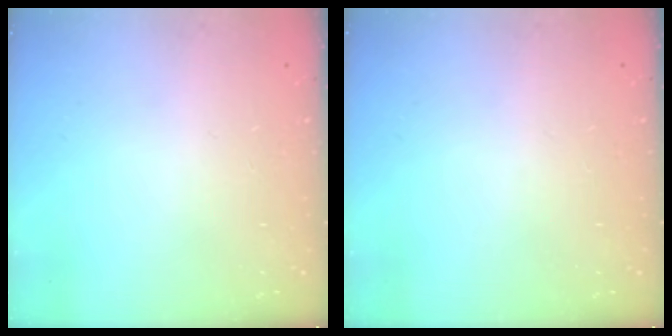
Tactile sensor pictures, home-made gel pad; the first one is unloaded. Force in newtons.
{"total": 0.0}